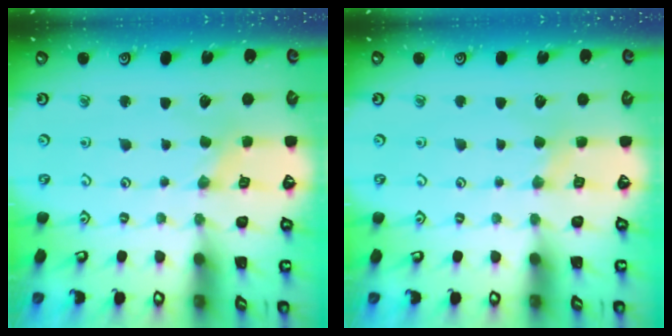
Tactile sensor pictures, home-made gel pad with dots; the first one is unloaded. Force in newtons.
{"total": 1.8, "press": 1.8, "slide": 0.4}